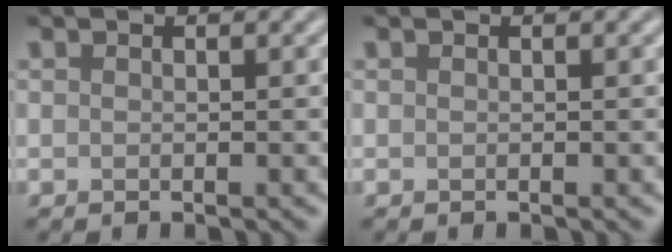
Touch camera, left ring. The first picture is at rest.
{"total": 0.0}